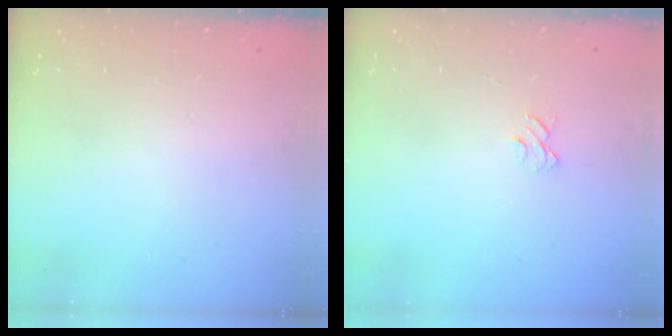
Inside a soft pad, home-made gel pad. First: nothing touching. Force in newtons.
{"total": 3.8, "press": 3.8, "slide": 0.3}